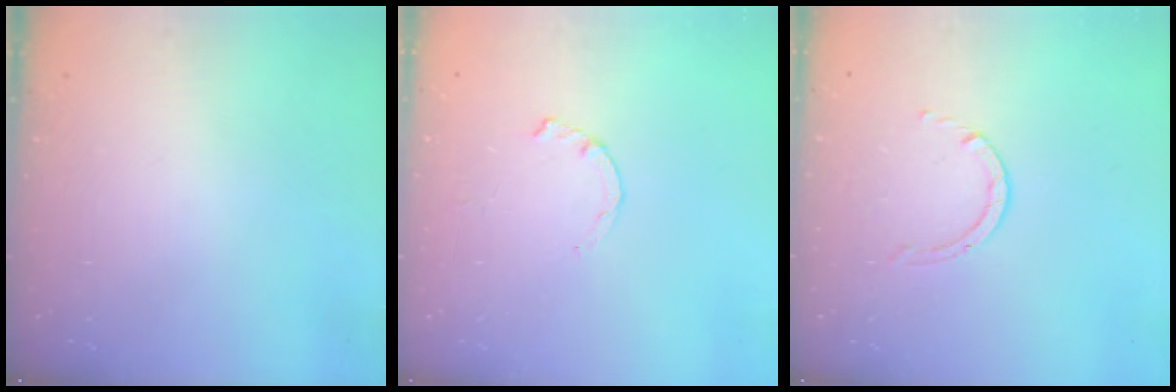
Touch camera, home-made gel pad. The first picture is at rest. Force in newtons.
{"total": 1.2, "press": 1.1, "slide": 0.3}
{"total": 1.4, "press": 1.4, "slide": 0.1}